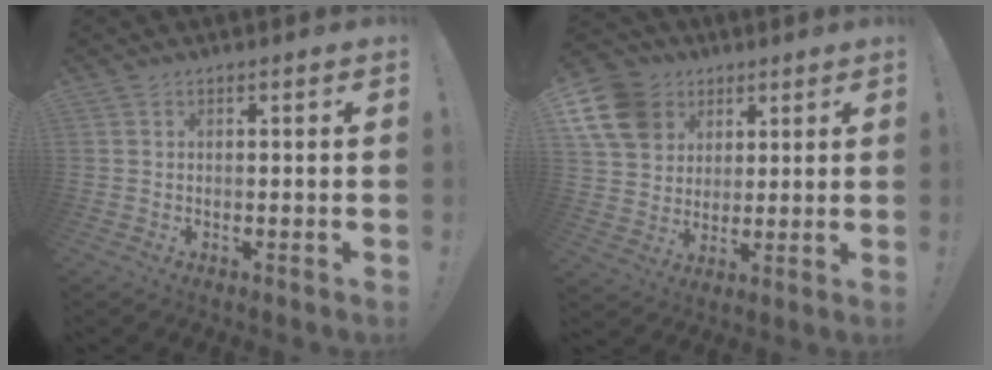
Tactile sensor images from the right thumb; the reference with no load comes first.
{"total": 15.5, "force": [6.1, 12.5, 6.6], "torque": [-0.106, -0.026, 0.127]}